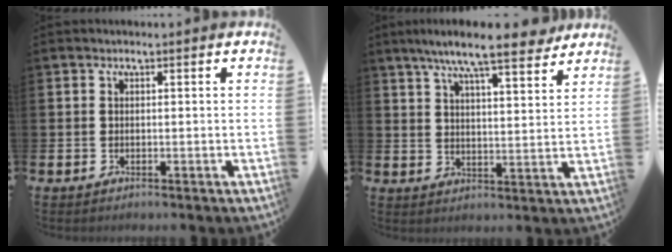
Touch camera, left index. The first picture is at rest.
{"total": 9.5, "force": [8.3, 1.0, 4.4], "torque": [-0.088, -0.042, 0.145]}